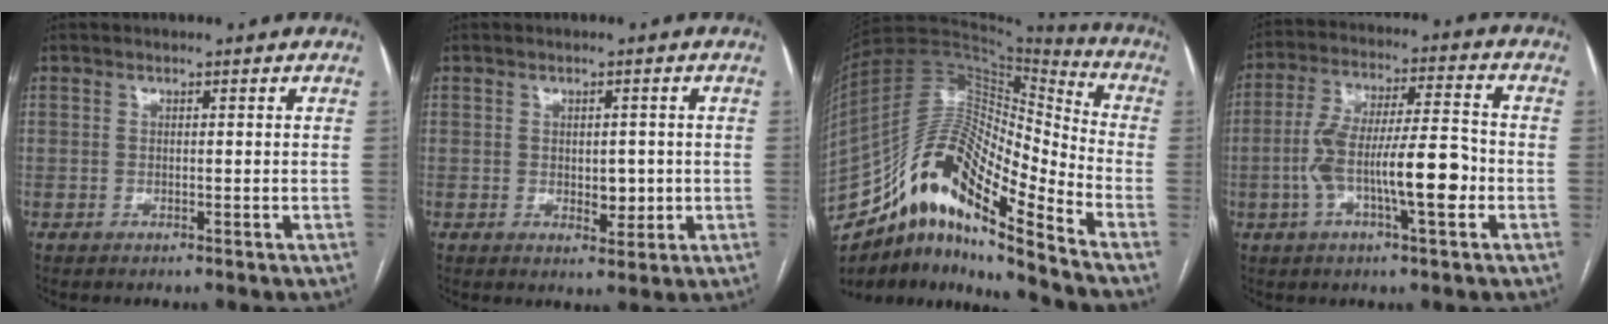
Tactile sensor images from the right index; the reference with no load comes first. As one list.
[{"total": 3.4, "force": [-0.2, 2.1, 2.7], "torque": [-0.029, -0.002, 0.006]}, {"total": 20.1, "force": [-13.1, 4.1, 14.7], "torque": [-0.292, 0.026, -0.235]}, {"total": 12.8, "force": [-3.2, 2.2, 12.2], "torque": [-0.224, 0.018, -0.056]}]